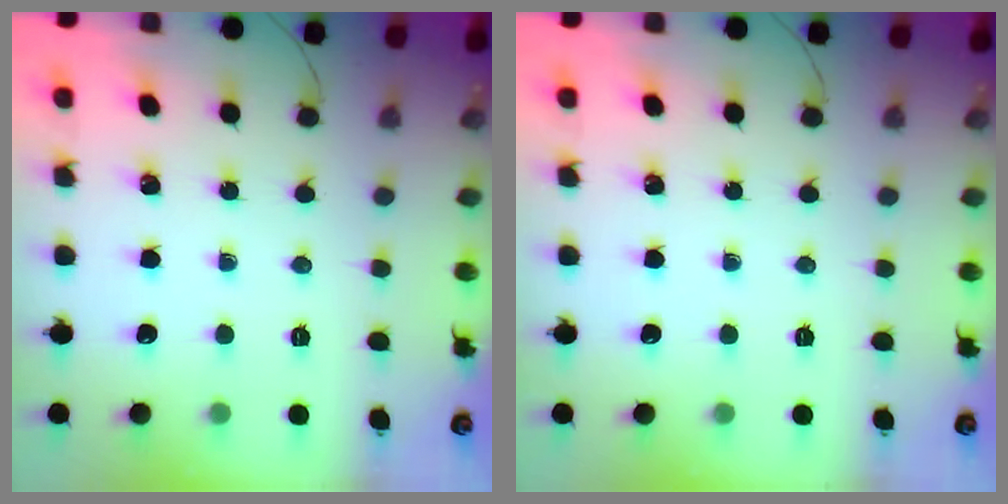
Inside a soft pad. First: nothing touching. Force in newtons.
{"total": 0.0}